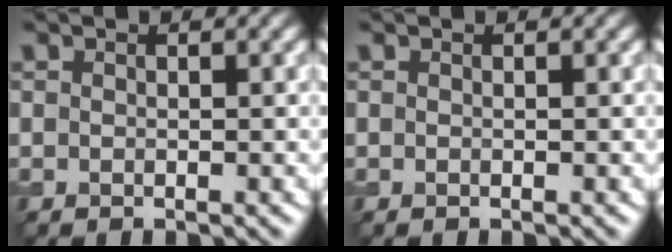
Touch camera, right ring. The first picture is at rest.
{"total": 0.0}